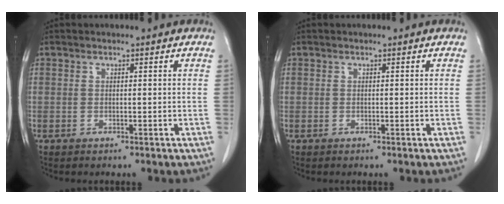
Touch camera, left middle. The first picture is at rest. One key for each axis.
{"total": 0.0}